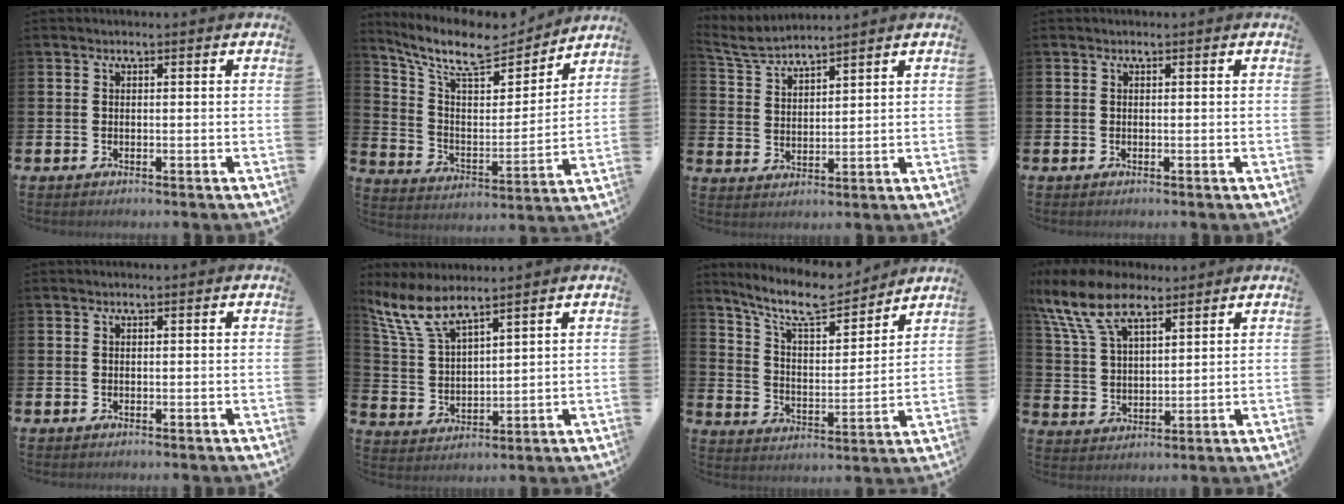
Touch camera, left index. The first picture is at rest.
{"total": 10.2, "force": [8.6, 3.2, 4.4], "torque": [-0.119, -0.057, 0.147]}
{"total": 4.5, "force": [4.5, 0.0, 0.2], "torque": [-0.024, -0.024, 0.081]}
{"total": 0.0}
{"total": 0.0}
{"total": 7.4, "force": [6.4, 1.6, 3.3], "torque": [-0.091, -0.020, 0.116]}
{"total": 9.6, "force": [8.5, 2.3, 3.8], "torque": [-0.103, -0.053, 0.149]}
{"total": 10.2, "force": [7.8, 4.3, 4.9], "torque": [-0.117, -0.022, 0.145]}